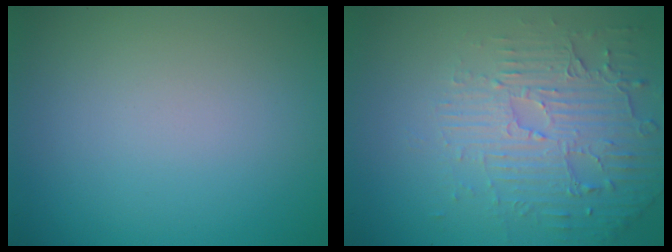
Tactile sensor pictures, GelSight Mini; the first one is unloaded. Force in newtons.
{"total": 5.9, "press": 3.7, "slide": 4.6}